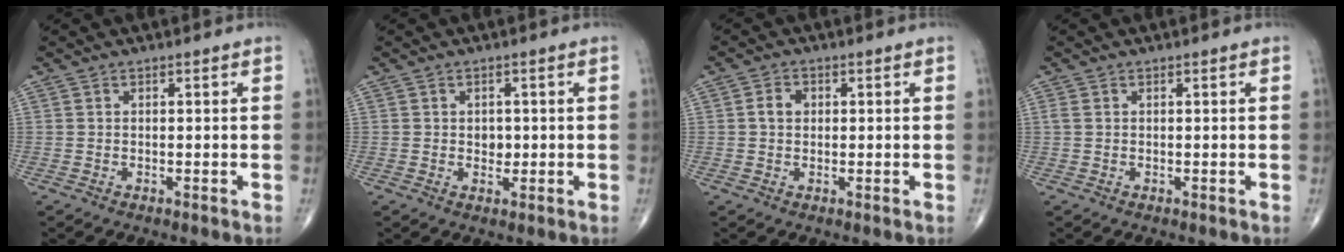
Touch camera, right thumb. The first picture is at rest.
{"total": 2.2, "force": [0.0, 1.7, 1.4], "torque": [-0.007, 0.002, 0.002]}
{"total": 2.7, "force": [0.3, 2.1, 1.7], "torque": [-0.025, 0.007, 0.004]}
{"total": 0.8, "force": [0.2, 0.5, 0.6], "torque": [-0.019, 0.007, 0.009]}